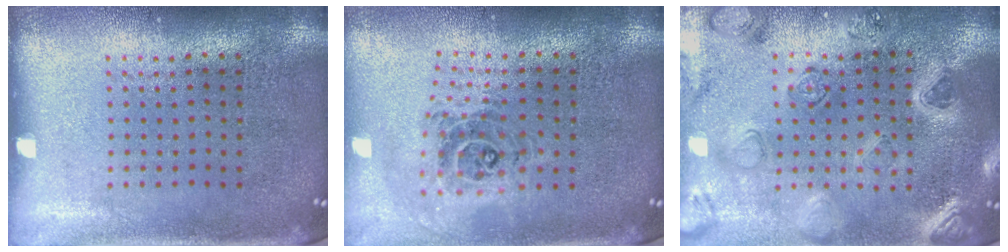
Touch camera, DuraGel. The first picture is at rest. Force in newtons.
{"total": 1.0, "press": 0.9, "slide": 0.3}
{"total": 2.3, "press": 2.3, "slide": 0.4}